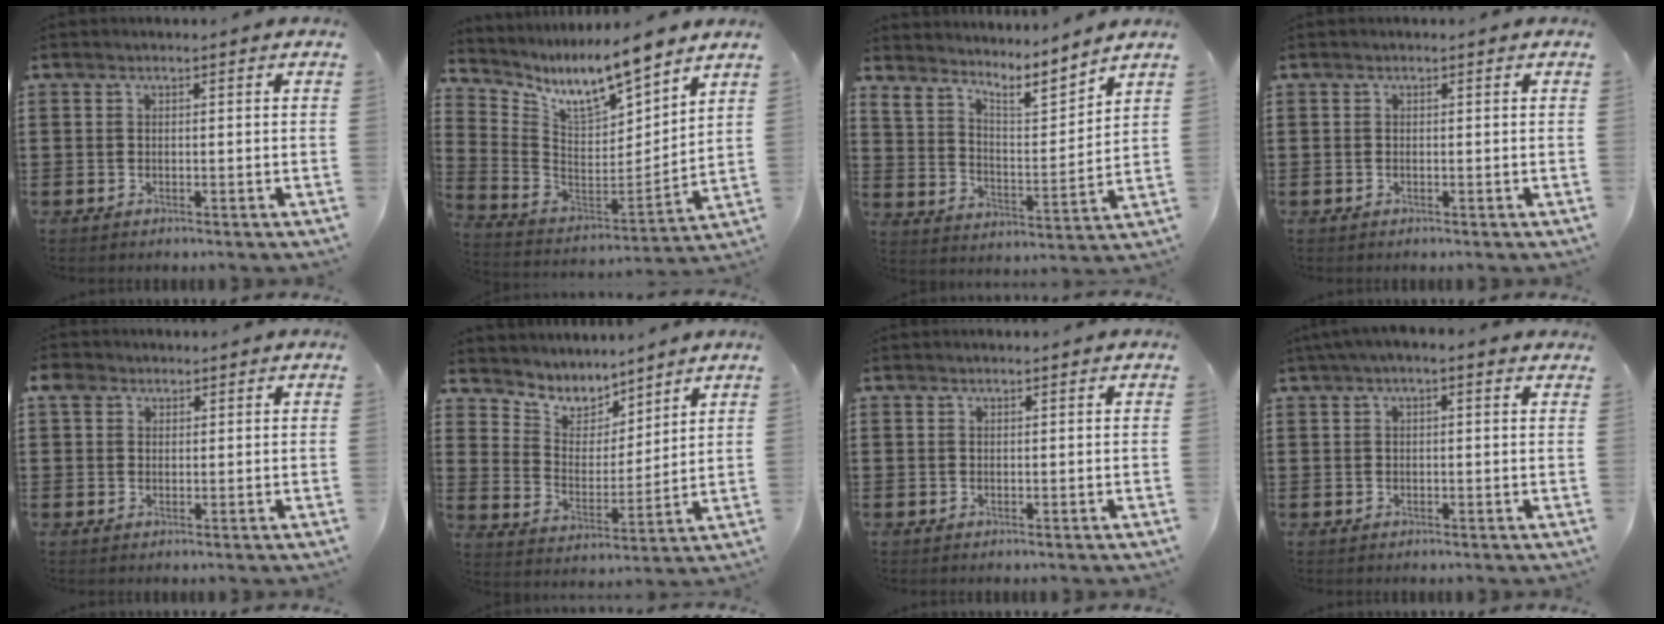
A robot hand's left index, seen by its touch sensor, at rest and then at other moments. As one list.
[{"total": 9.8, "force": [8.4, 2.1, 4.5], "torque": [-0.114, -0.055, 0.146]}, {"total": 5.3, "force": [5.1, 0.7, 1.5], "torque": [-0.055, -0.042, 0.083]}, {"total": 0.0}, {"total": 3.1, "force": [1.7, 2.4, 1.1], "torque": [-0.032, 0.013, 0.030]}, {"total": 5.7, "force": [5.2, 2.5, 0.0], "torque": [-0.040, -0.040, 0.091]}, {"total": 0.0}, {"total": 1.8, "force": [0.7, 0.3, 1.6], "torque": [-0.031, 0.003, 0.011]}]